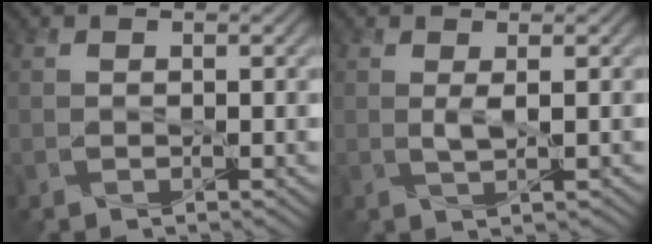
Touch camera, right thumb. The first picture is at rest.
{"total": 1.5, "force": [0.4, 0.1, 1.4], "torque": [-0.033, 0.002, 0.007]}